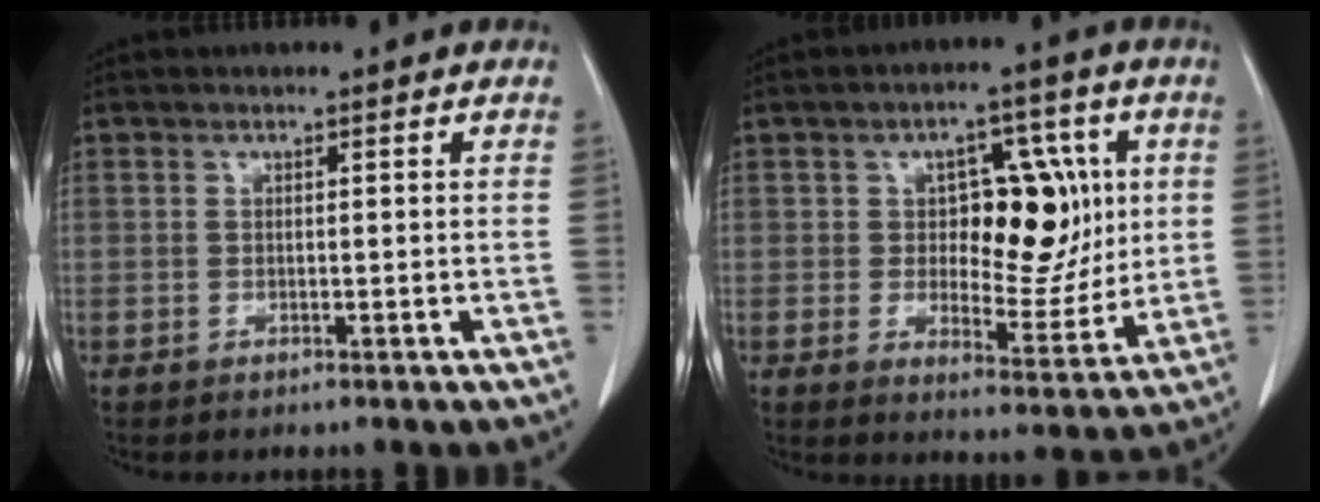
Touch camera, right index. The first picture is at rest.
{"total": 12.5, "force": [2.2, 6.5, 10.5], "torque": [-0.135, 0.020, 0.042]}